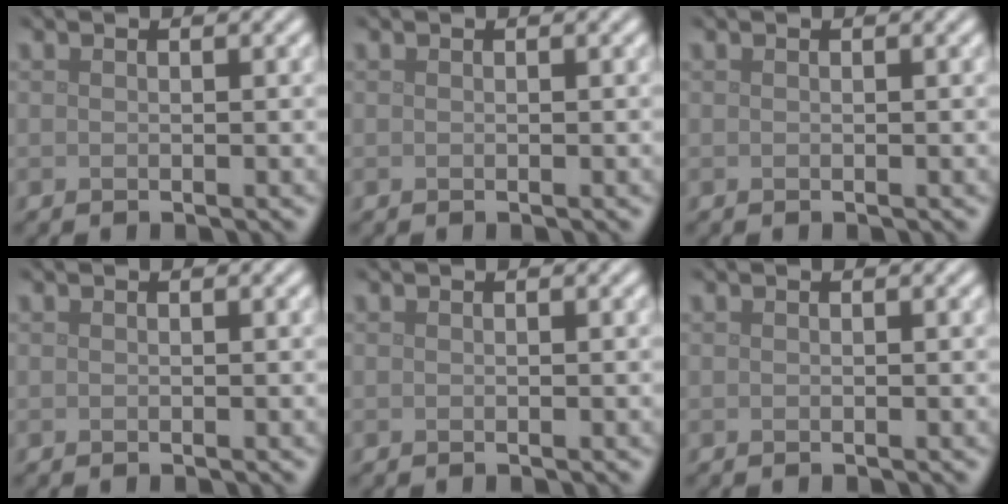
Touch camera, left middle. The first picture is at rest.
{"total": 0.0}
{"total": 0.0}
{"total": 0.0}
{"total": 0.0}
{"total": 0.0}